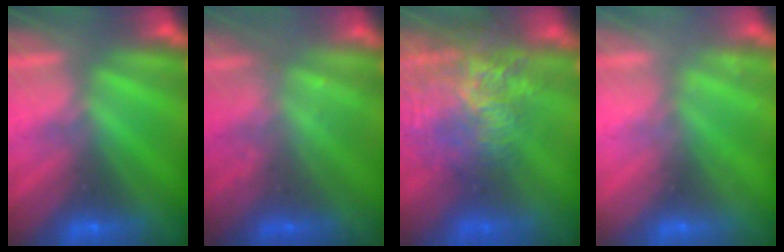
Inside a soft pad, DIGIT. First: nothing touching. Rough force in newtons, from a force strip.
{"total": 2.2}
{"total": 7.6}
{"total": 2.3}